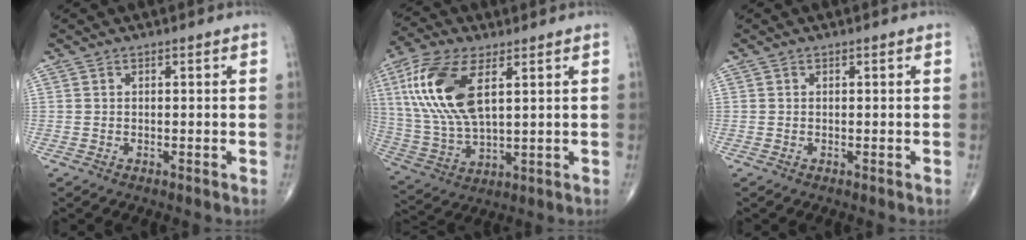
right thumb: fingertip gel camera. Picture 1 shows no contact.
{"total": 16.9, "force": [5.4, 7.6, 14.1], "torque": [-0.305, -0.009, 0.110]}
{"total": 0.0}